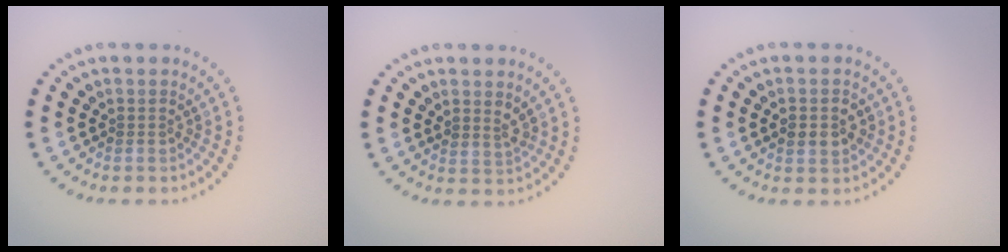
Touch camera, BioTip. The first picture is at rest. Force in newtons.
{"total": 1.4, "press": 1.1, "slide": 0.9}
{"total": 2.8, "press": 2.8, "slide": 0.3}